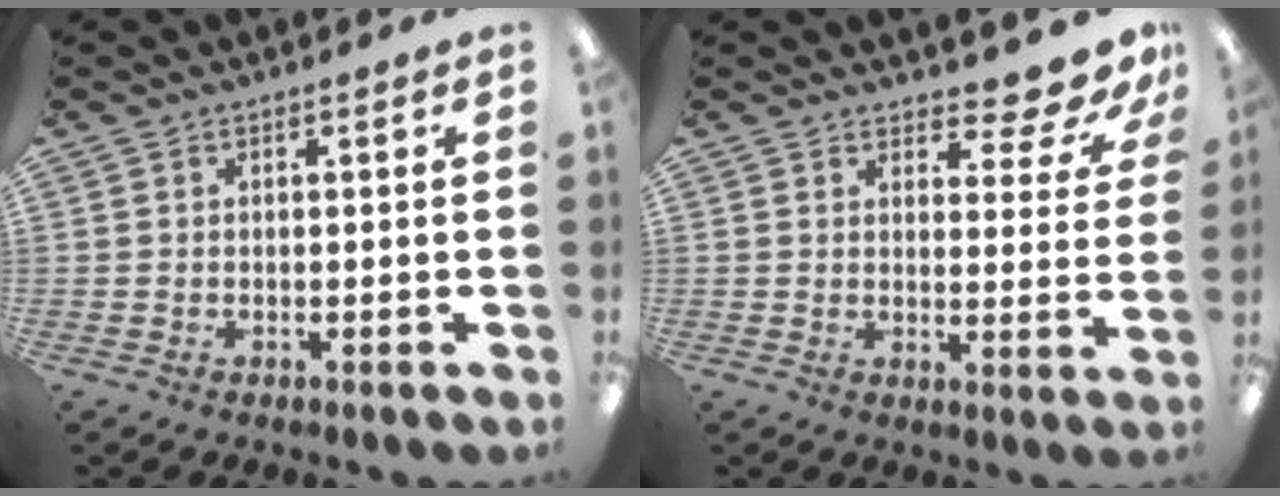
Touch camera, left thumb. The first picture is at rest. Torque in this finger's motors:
{"motor_torque": [0.04, 0.16, -0.01, 0.12, 0.04]}